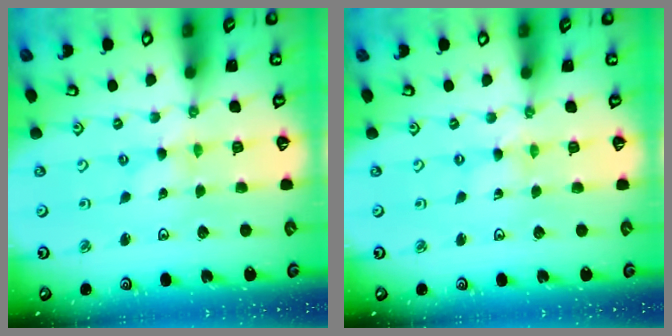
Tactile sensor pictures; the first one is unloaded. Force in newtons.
{"total": 0.0}